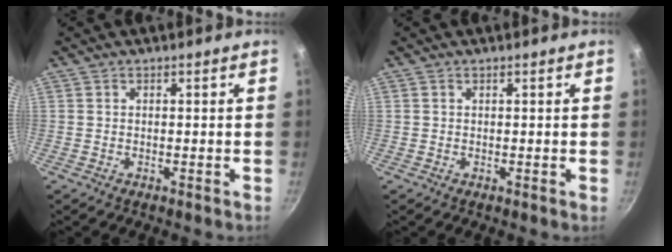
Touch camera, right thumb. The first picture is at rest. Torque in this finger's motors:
{"motor_torque": [-0.33, -0.02, -0.31, 0.10, 0.00]}